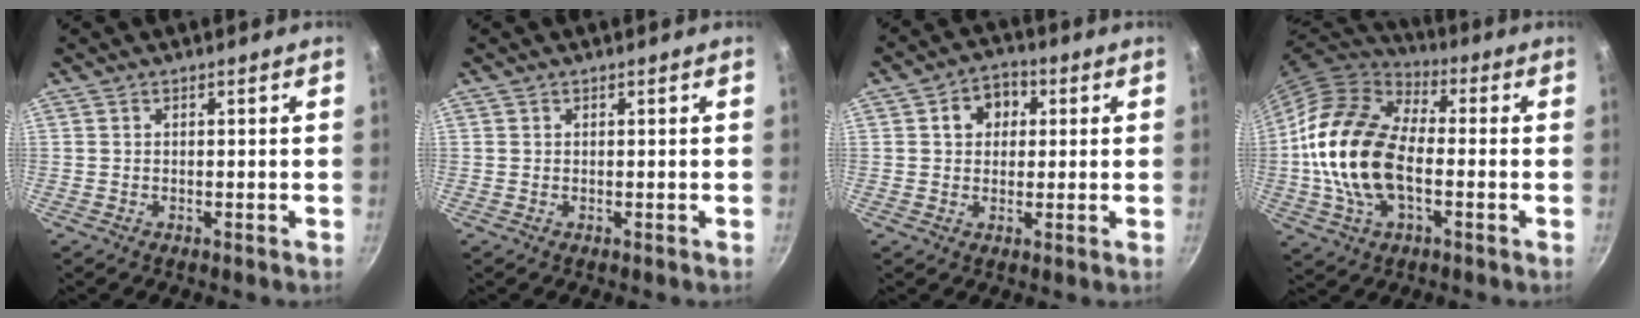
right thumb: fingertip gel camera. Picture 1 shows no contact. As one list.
[{"total": 0.0}, {"total": 6.5, "force": [1.7, 5.3, 3.4], "torque": [-0.017, 0.008, 0.017]}, {"total": 20.1, "force": [-1.9, 12.0, 16.0], "torque": [-0.292, 0.030, -0.045]}]